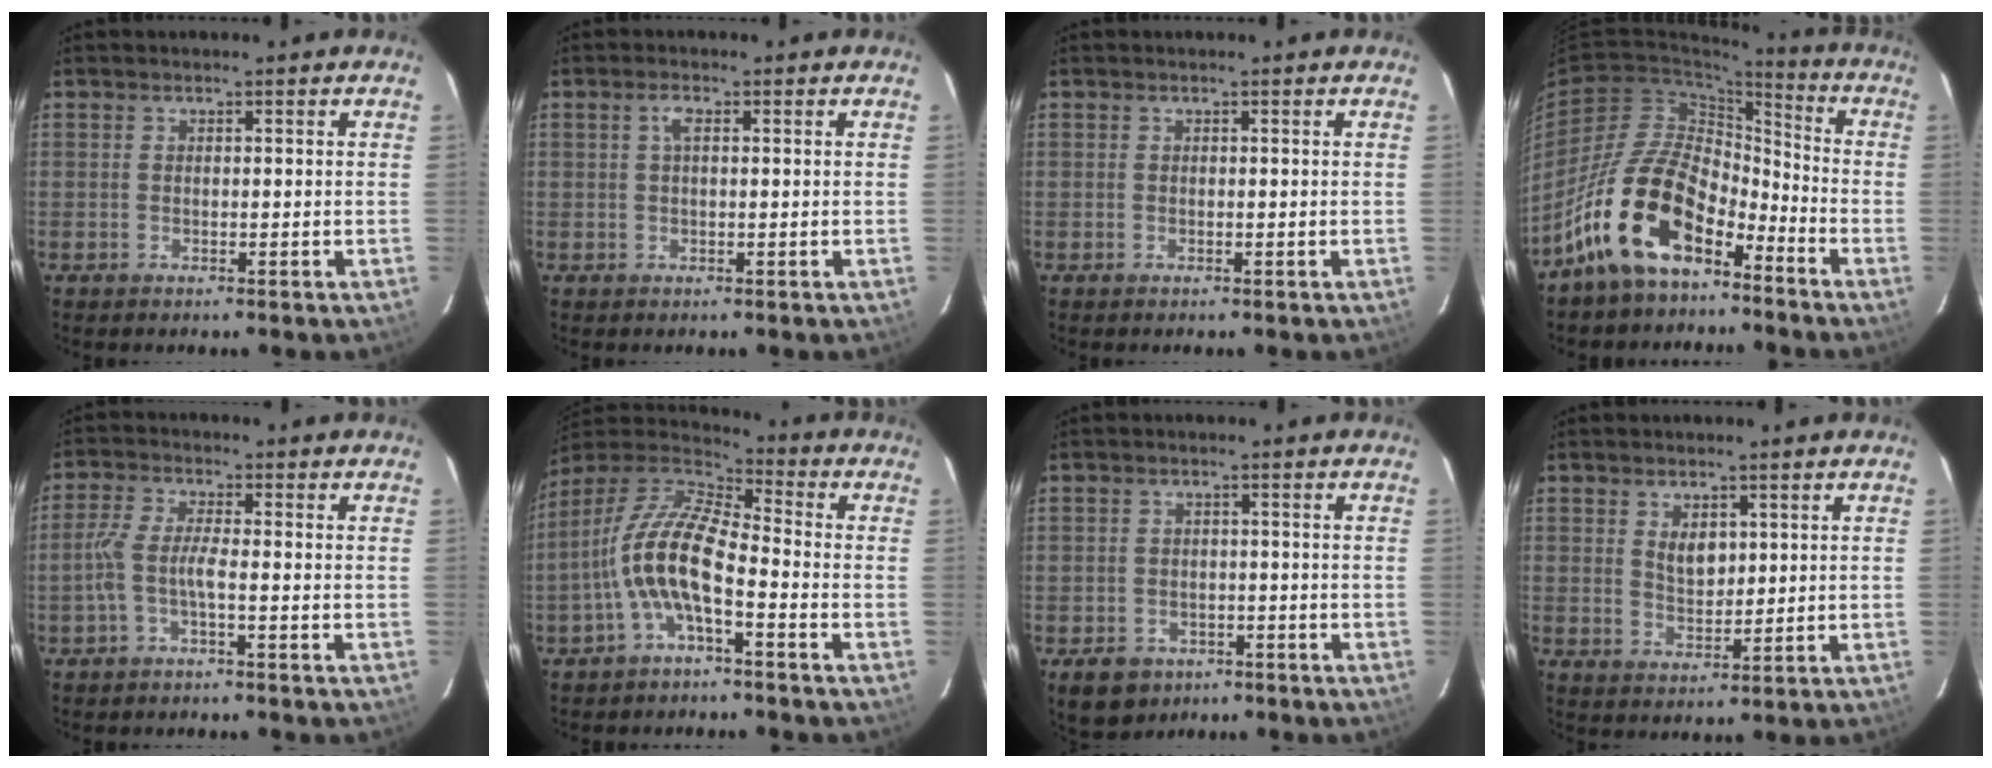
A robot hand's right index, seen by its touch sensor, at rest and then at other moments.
{"total": 2.0, "force": [0.5, 0.7, 1.7], "torque": [-0.035, 0.008, 0.009]}
{"total": 0.0}
{"total": 16.0, "force": [-10.4, 7.3, 9.8], "torque": [-0.182, 0.021, -0.194]}
{"total": 4.0, "force": [-1.7, 0.4, 3.6], "torque": [-0.087, 0.006, -0.034]}
{"total": 12.2, "force": [-4.1, 4.1, 10.8], "torque": [-0.223, 0.011, -0.084]}
{"total": 6.8, "force": [-3.5, 5.4, 2.2], "torque": [-0.047, 0.012, -0.041]}
{"total": 4.3, "force": [1.5, 2.7, 3.0], "torque": [-0.049, 0.001, 0.032]}